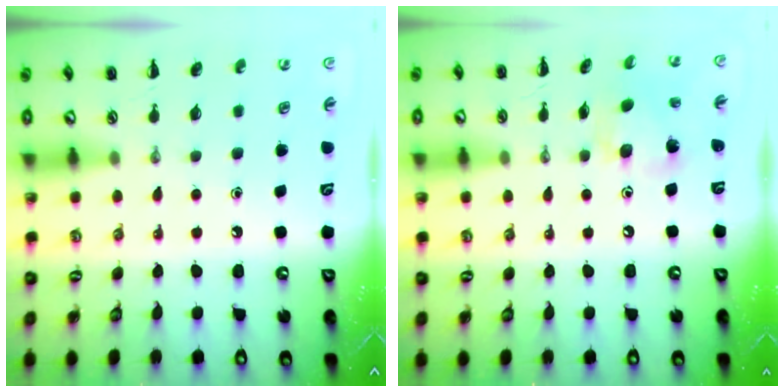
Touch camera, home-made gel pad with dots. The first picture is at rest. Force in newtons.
{"total": 8.2, "press": 8.0, "slide": 1.4}